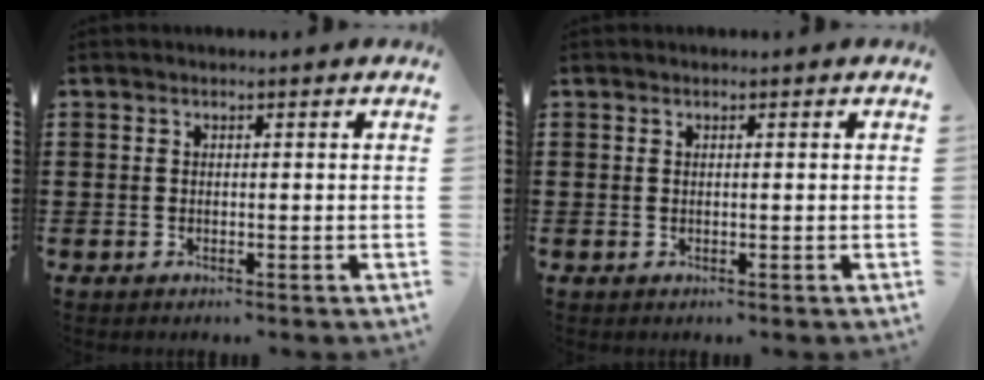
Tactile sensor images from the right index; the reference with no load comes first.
{"total": 0.0}